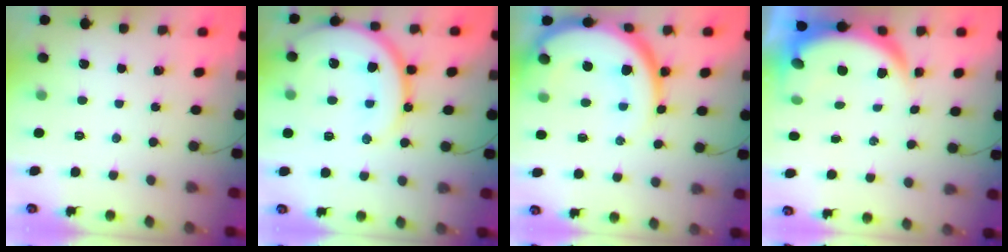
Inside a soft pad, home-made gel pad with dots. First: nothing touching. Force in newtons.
{"total": 17.8, "press": 17.7, "slide": 1.8}
{"total": 18.7, "press": 18.6, "slide": 1.5}
{"total": 6.4, "press": 6.4, "slide": 0.8}